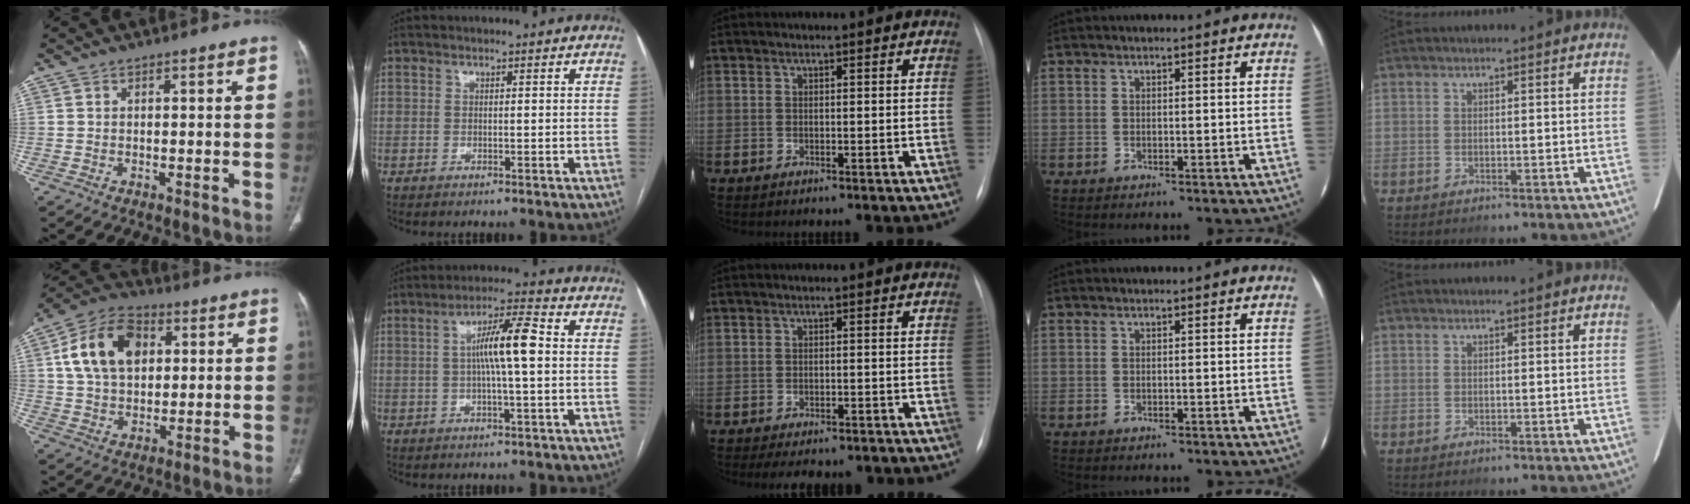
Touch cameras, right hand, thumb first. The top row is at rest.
{"thumb": {"total": 14.6, "force": [3.7, 9.8, 10.2], "torque": [-0.165, 0.010, 0.062]}, "index": {"total": 8.0, "force": [0.5, 0.6, 7.9], "torque": [-0.143, 0.016, 0.004]}, "middle": {"total": 8.7, "force": [-7.4, 3.0, 3.4], "torque": [-0.045, 0.003, -0.086]}}